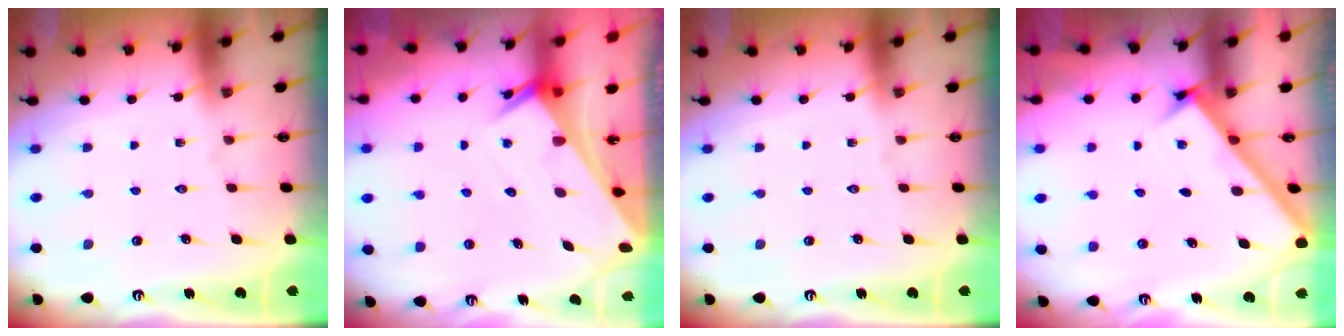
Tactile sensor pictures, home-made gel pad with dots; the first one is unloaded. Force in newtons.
{"total": 2.9, "press": 2.9, "slide": 0.3}
{"total": 0.0}
{"total": 2.5, "press": 2.5, "slide": 0.3}